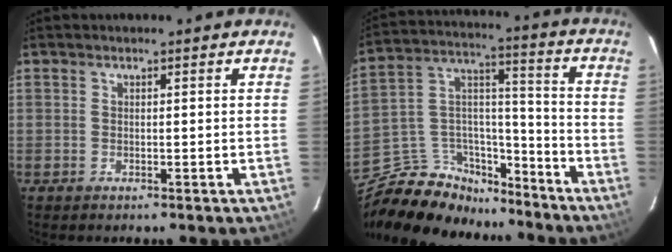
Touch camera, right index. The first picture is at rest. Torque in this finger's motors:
{"motor_torque": [-0.16, -0.53, -0.42, -0.21]}